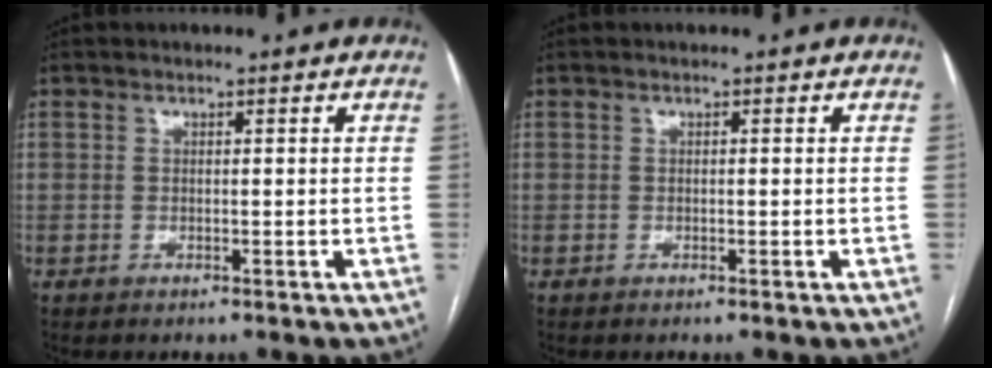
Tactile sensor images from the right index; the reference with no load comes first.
{"total": 0.0}